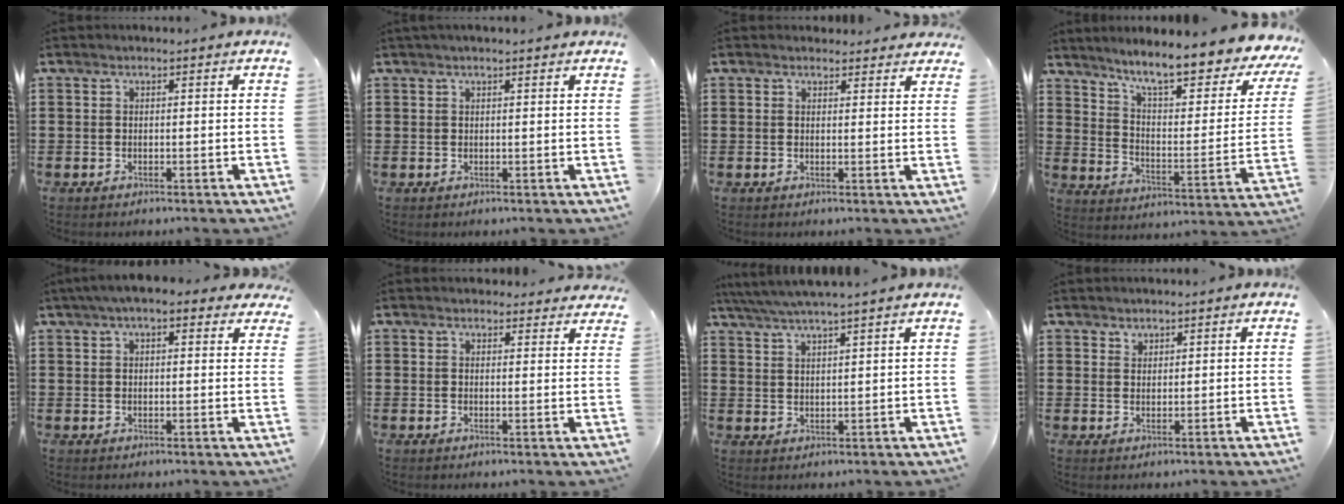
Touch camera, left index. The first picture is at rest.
{"total": 1.0, "force": [0.7, 0.0, 0.7], "torque": [-0.014, 0.000, 0.014]}
{"total": 2.0, "force": [1.9, 0.6, 0.1], "torque": [0.000, -0.001, 0.035]}
{"total": 9.7, "force": [7.8, 0.6, 5.7], "torque": [-0.117, -0.060, 0.124]}
{"total": 4.6, "force": [3.4, 1.3, 2.8], "torque": [-0.065, 0.005, 0.060]}
{"total": 2.3, "force": [2.3, 0.6, 0.1], "torque": [0.001, -0.007, 0.042]}
{"total": 4.0, "force": [3.5, -0.6, 1.6], "torque": [-0.043, -0.011, 0.063]}
{"total": 1.5, "force": [1.4, 0.6, 0.0], "torque": [-0.002, 0.000, 0.028]}